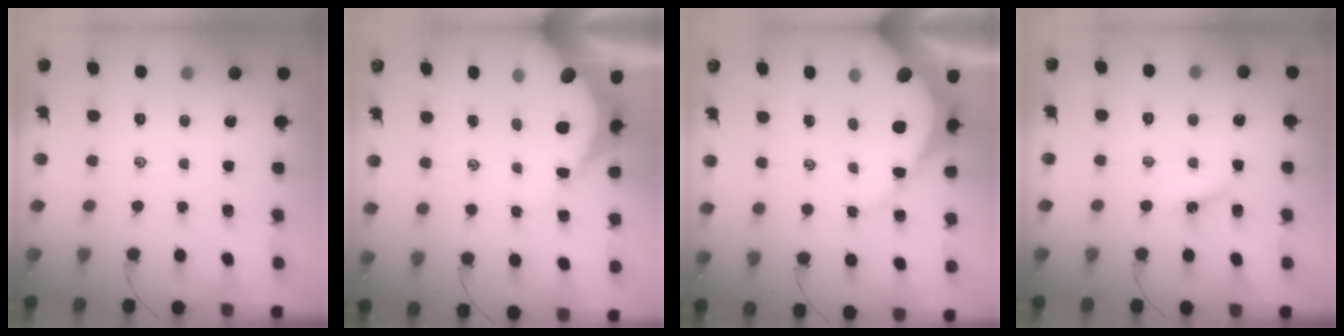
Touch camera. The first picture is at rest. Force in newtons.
{"total": 7.2, "press": 7.1, "slide": 1.0}
{"total": 8.7, "press": 8.6, "slide": 0.7}
{"total": 4.6, "press": 4.6, "slide": 0.6}